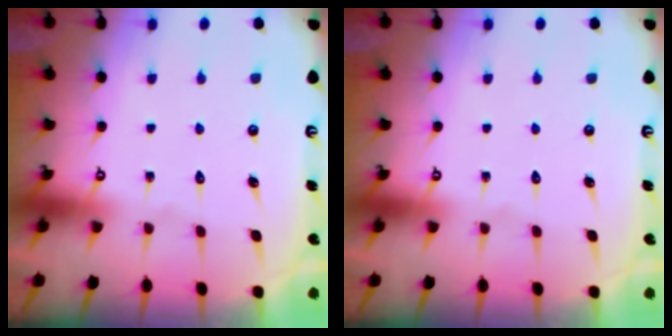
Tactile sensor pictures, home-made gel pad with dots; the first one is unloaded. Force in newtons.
{"total": 0.0}